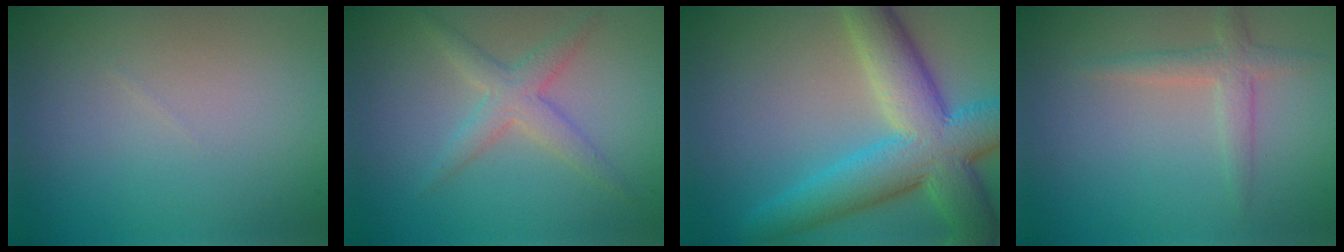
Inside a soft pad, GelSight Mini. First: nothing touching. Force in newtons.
{"total": 2.7, "press": 2.7, "slide": 0.1}
{"total": 9.6, "press": 9.6, "slide": 0.3}
{"total": 2.0, "press": 2.0, "slide": 0.1}